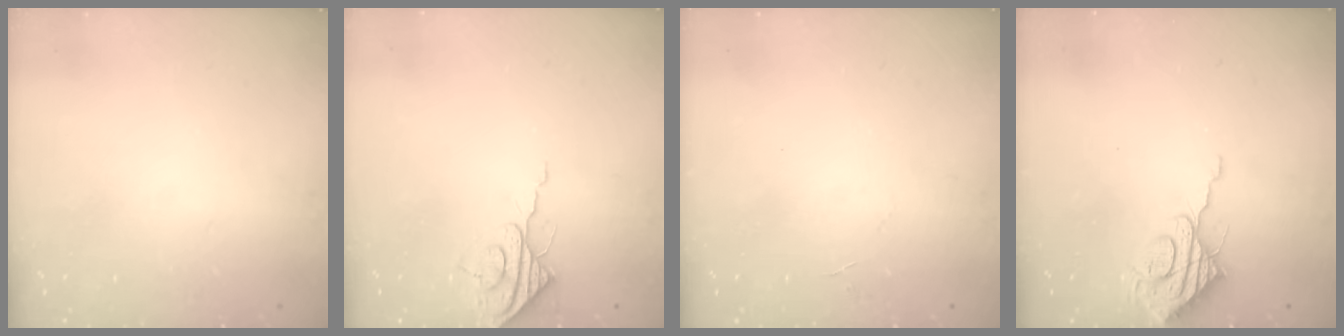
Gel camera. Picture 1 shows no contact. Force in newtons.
{"total": 7.7, "press": 7.6, "slide": 0.7}
{"total": 3.9, "press": 3.9, "slide": 0.3}
{"total": 9.5, "press": 9.5, "slide": 0.7}